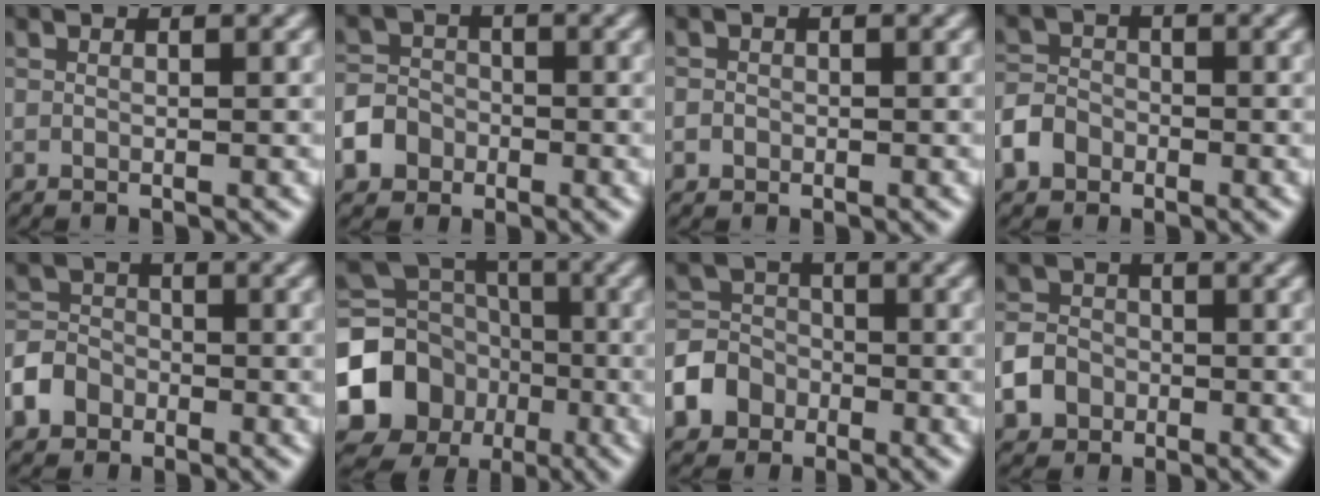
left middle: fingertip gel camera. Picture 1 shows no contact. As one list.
[{"total": 5.4, "force": [-2.9, 4.4, 1.2], "torque": [-0.009, -0.008, -0.067]}, {"total": 0.8, "force": [-0.3, 0.7, 0.1], "torque": [0.006, 0.001, -0.007]}, {"total": 3.7, "force": [-2.2, 2.8, 1.1], "torque": [-0.012, -0.006, -0.045]}, {"total": 4.8, "force": [-2.7, 3.8, 1.2], "torque": [-0.008, -0.006, -0.059]}, {"total": 10.5, "force": [-3.3, 9.0, 4.1], "torque": [-0.094, -0.013, -0.065]}, {"total": 6.2, "force": [-2.9, 5.3, 1.5], "torque": [-0.019, -0.003, -0.078]}, {"total": 5.1, "force": [-2.5, 4.1, 1.5], "torque": [-0.013, -0.012, -0.057]}]